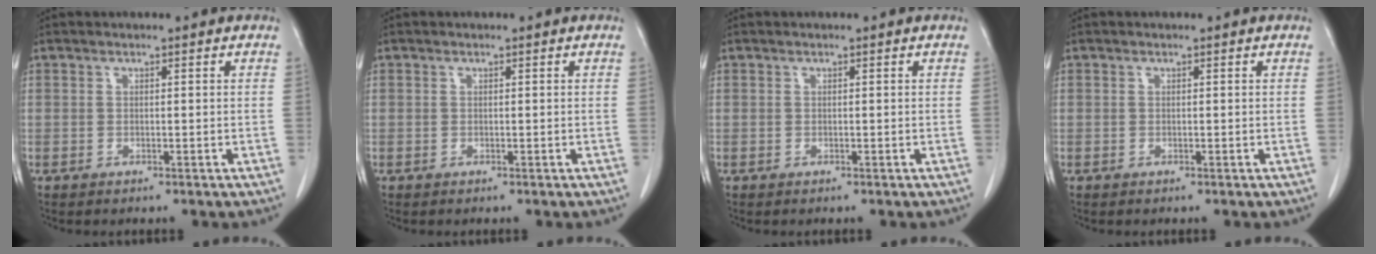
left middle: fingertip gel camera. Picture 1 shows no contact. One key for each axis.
{"total": 0.0}
{"total": 0.0}
{"total": 0.0}